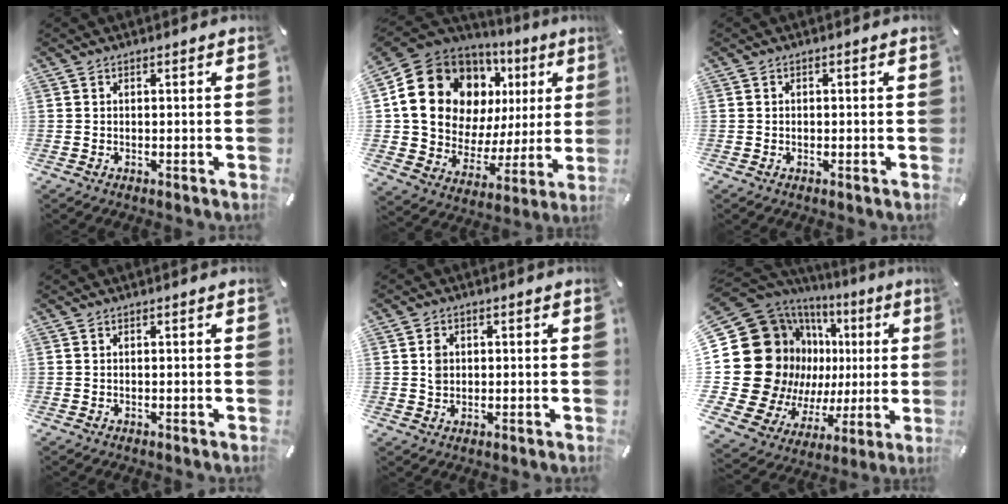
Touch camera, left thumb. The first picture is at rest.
{"total": 20.2, "force": [8.0, 15.6, 9.9], "torque": [-0.160, -0.054, 0.164]}
{"total": 0.5, "force": [-0.1, 0.5, 0.1], "torque": [-0.001, 0.005, -0.004]}
{"total": 0.0}
{"total": 3.0, "force": [0.3, 2.7, 1.4], "torque": [-0.023, 0.004, 0.001]}
{"total": 32.2, "force": [3.2, 23.2, 22.0], "torque": [-0.366, -0.075, 0.121]}